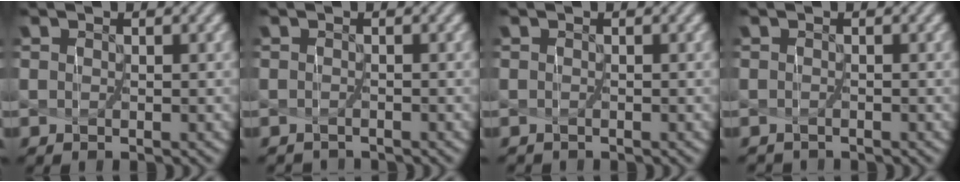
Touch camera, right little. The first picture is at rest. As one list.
[{"total": 1.3, "force": [-1.2, -0.2, -0.6], "torque": [0.008, -0.007, -0.018]}, {"total": 0.7, "force": [-0.6, -0.2, -0.4], "torque": [0.003, -0.004, -0.004]}, {"total": 1.1, "force": [-0.9, -0.2, -0.6], "torque": [0.008, -0.004, -0.010]}]